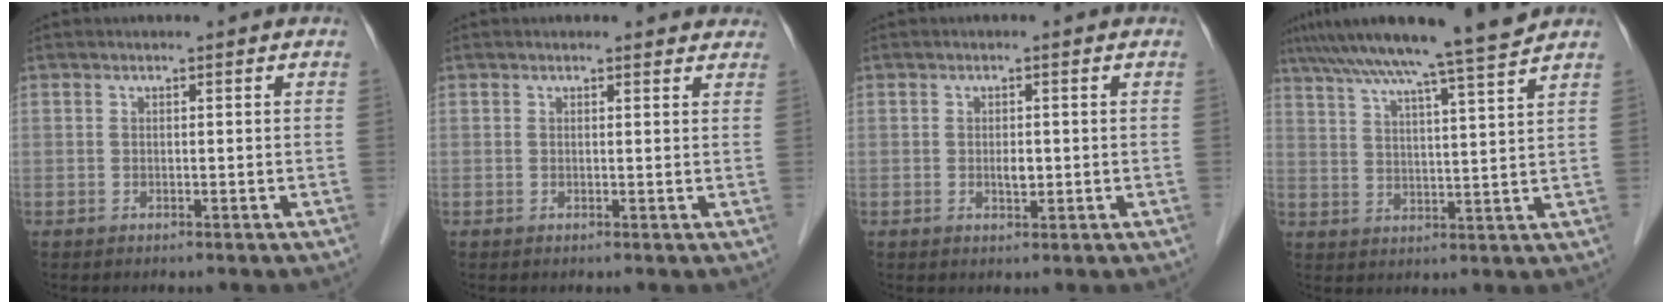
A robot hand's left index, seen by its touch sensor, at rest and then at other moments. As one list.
[{"total": 3.1, "force": [2.9, 1.0, 0.5], "torque": [-0.002, 0.001, 0.017]}, {"total": 1.6, "force": [-0.2, 0.8, 1.4], "torque": [-0.025, -0.002, 0.000]}, {"total": 14.3, "force": [12.2, -1.8, 7.2], "torque": [-0.123, 0.003, 0.179]}]